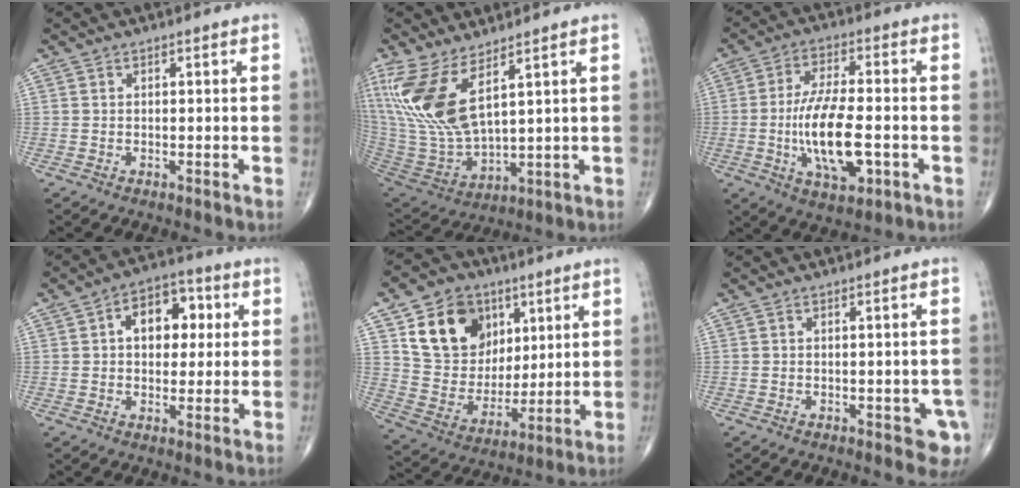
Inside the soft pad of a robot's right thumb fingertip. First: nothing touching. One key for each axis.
{"total": 16.5, "fx": 7.9, "fy": 6.2, "fz": 13.0, "tx": -0.287, "ty": -0.046, "tz": 0.177}
{"total": 14.2, "fx": -2.8, "fy": 5.8, "fz": 12.6, "tx": -0.224, "ty": 0.002, "tz": -0.042}
{"total": 10.8, "fx": 2.3, "fy": 7.1, "fz": 7.8, "tx": -0.074, "ty": 0.017, "tz": 0.028}
{"total": 17.7, "fx": 7.5, "fy": 13.6, "fz": 8.5, "tx": -0.111, "ty": -0.024, "tz": 0.143}
{"total": 4.3, "fx": -1.7, "fy": 2.1, "fz": 3.3, "tx": -0.015, "ty": 0.000, "tz": -0.021}